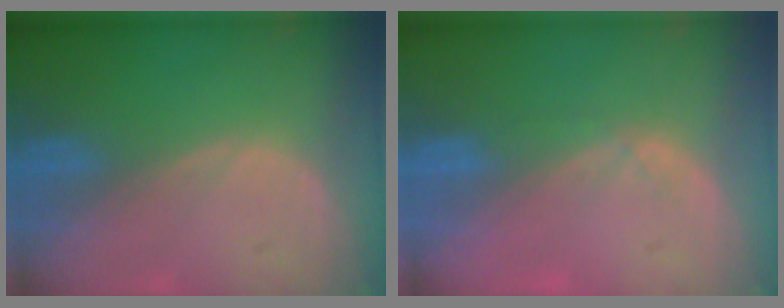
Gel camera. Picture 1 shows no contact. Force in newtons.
{"total": 1.4, "press": 1.3, "slide": 0.5}